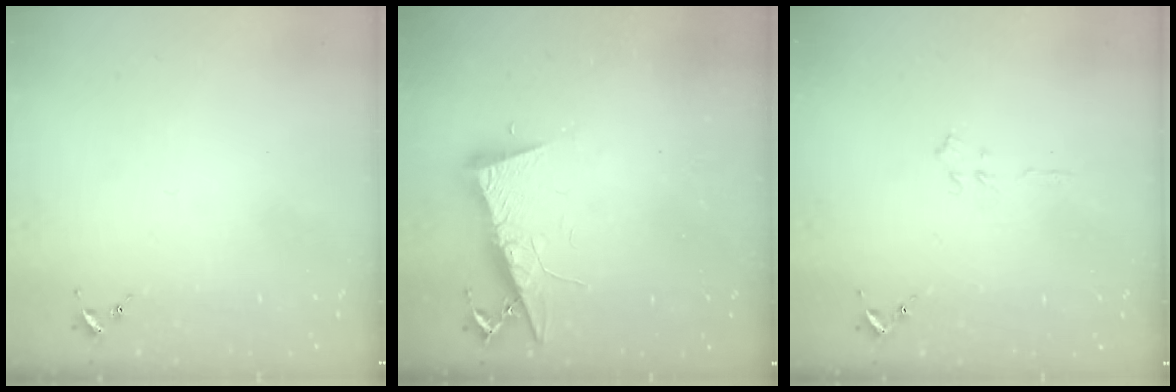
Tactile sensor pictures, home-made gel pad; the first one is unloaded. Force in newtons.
{"total": 9.1, "press": 9.1, "slide": 0.9}
{"total": 3.1, "press": 3.1, "slide": 0.3}